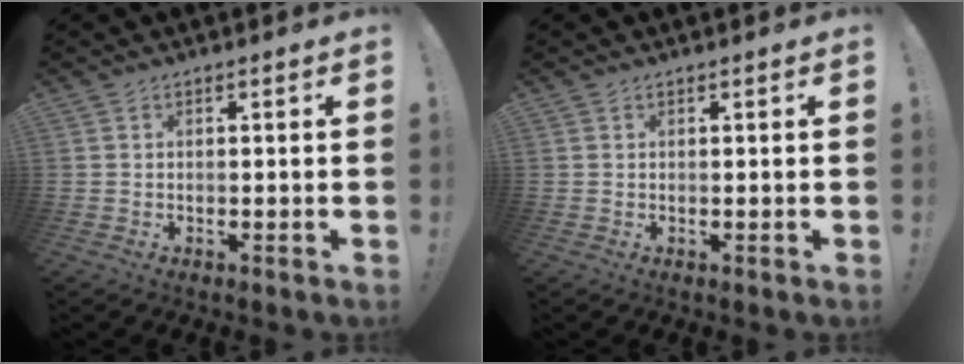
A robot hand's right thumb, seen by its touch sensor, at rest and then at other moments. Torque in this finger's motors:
{"motor_torque": [-0.31, 0.22, -0.20, 0.00, -0.02]}